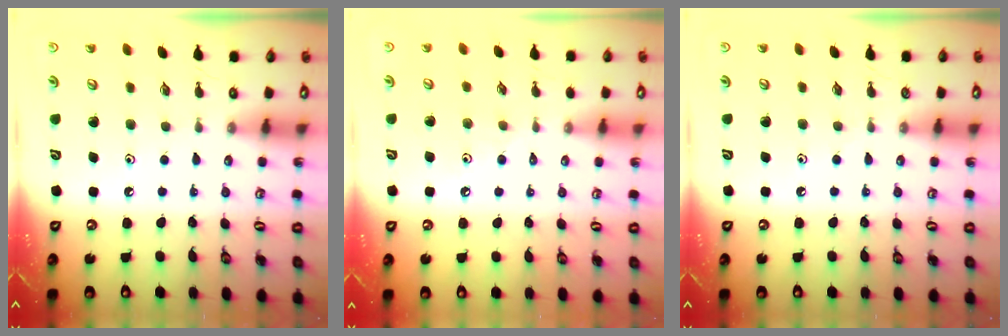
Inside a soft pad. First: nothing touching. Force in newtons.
{"total": 2.8, "press": 2.8, "slide": 0.5}
{"total": 2.8, "press": 2.8, "slide": 0.4}